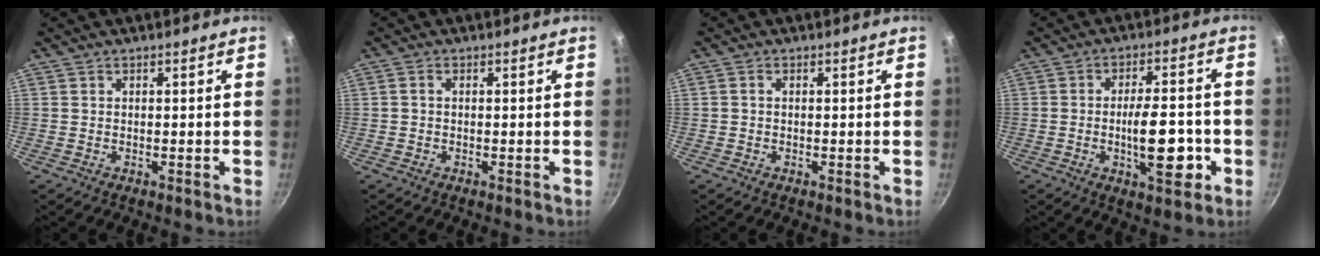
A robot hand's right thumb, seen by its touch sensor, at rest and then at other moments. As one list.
[{"total": 0.9, "force": [0.0, 0.7, 0.6], "torque": [-0.012, 0.006, -0.001]}, {"total": 0.7, "force": [0.0, 0.5, 0.5], "torque": [-0.008, 0.005, -0.001]}, {"total": 11.5, "force": [-2.9, 4.4, 10.2], "torque": [-0.132, 0.016, -0.043]}]